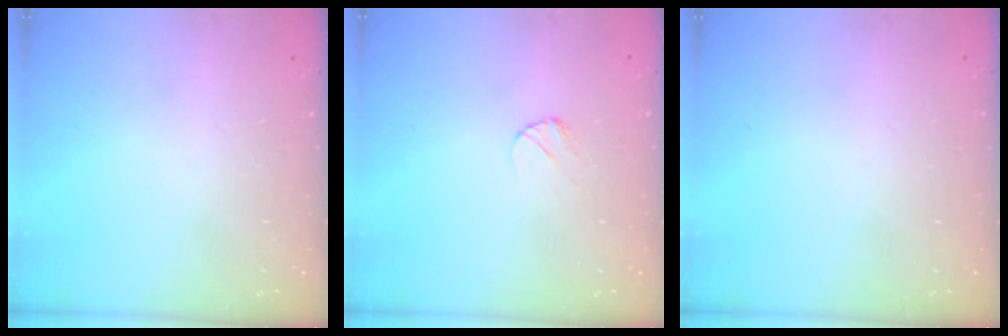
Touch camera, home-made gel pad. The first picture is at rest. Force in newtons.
{"total": 3.0, "press": 3.0, "slide": 0.4}
{"total": 0.0}